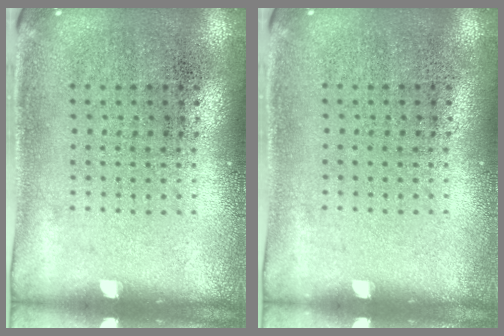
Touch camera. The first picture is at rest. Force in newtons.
{"total": 0.0}